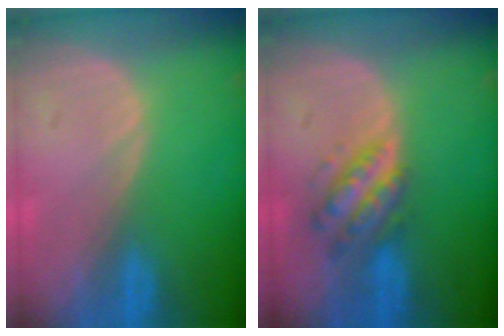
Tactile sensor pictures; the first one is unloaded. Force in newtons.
{"total": 5.5, "press": 5.5, "slide": 0.2}